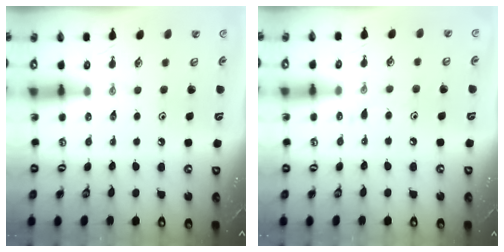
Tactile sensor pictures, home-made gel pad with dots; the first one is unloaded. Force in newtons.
{"total": 5.5, "press": 5.5, "slide": 0.4}